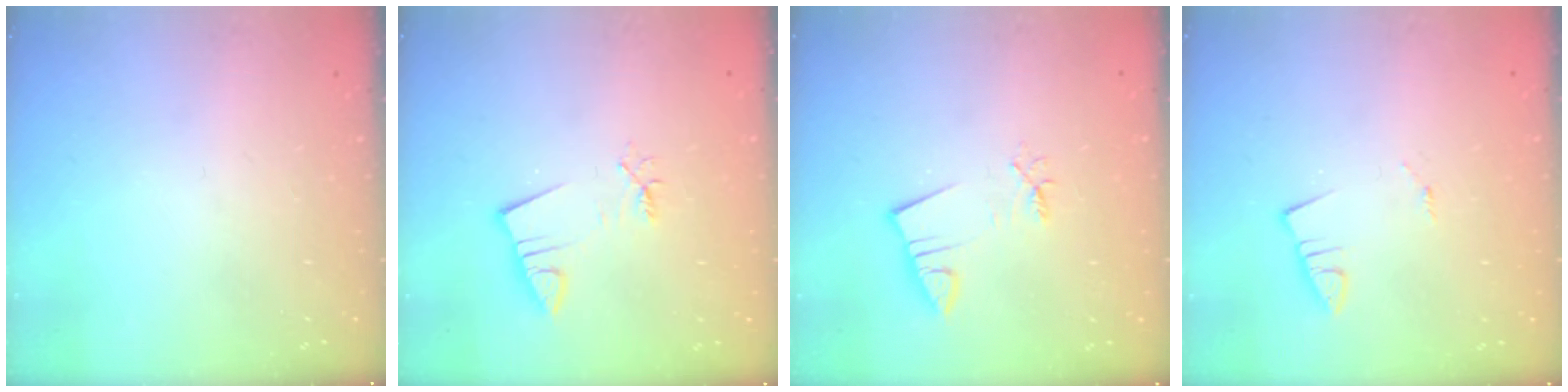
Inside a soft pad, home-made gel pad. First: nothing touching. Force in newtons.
{"total": 2.8, "press": 2.8, "slide": 0.4}
{"total": 2.7, "press": 2.7, "slide": 0.4}
{"total": 1.3, "press": 1.3, "slide": 0.1}